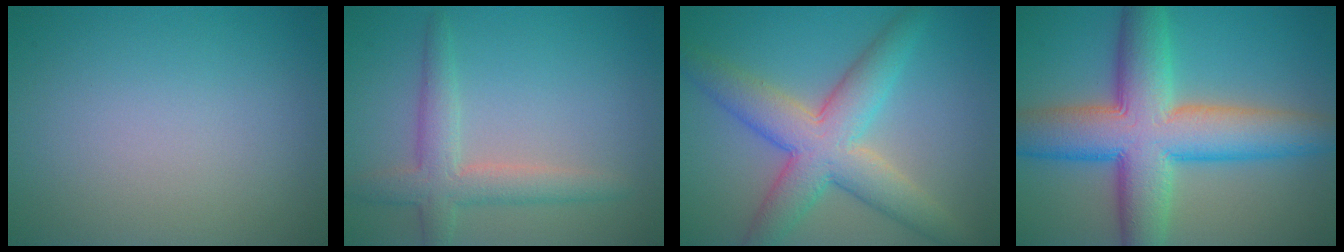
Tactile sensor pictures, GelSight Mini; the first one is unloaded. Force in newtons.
{"total": 3.7, "press": 3.7, "slide": 0.2}
{"total": 7.5, "press": 7.5, "slide": 0.3}
{"total": 11.5, "press": 11.5, "slide": 0.1}